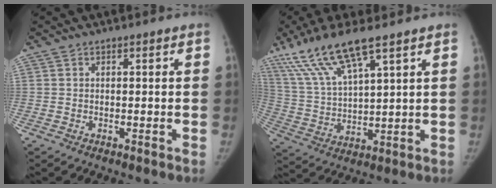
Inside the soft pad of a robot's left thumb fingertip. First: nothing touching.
{"total": 14.0, "force": [9.4, 2.8, 10.0], "torque": [-0.209, -0.032, 0.196]}